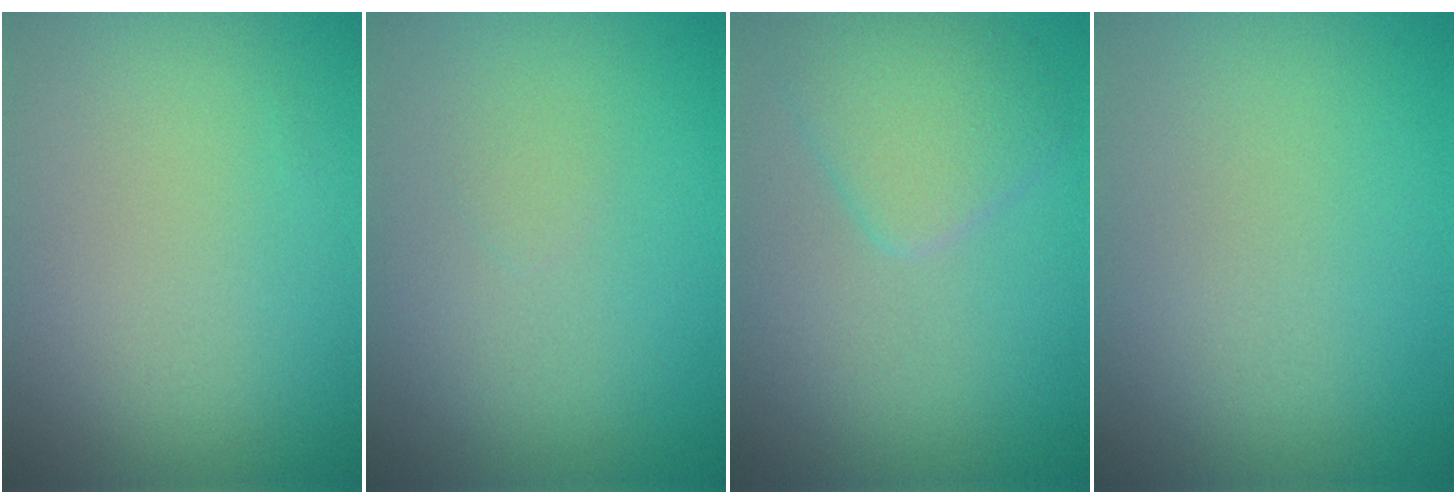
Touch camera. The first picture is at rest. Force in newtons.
{"total": 0.6, "press": 0.6, "slide": 0.1}
{"total": 3.2, "press": 3.2, "slide": 0.1}
{"total": 0.0}